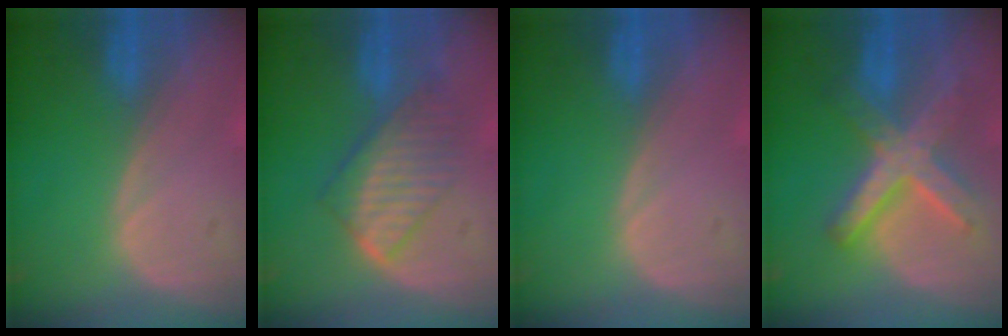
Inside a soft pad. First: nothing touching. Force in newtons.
{"total": 6.7, "press": 6.4, "slide": 1.9}
{"total": 0.0}
{"total": 8.7, "press": 8.6, "slide": 0.8}